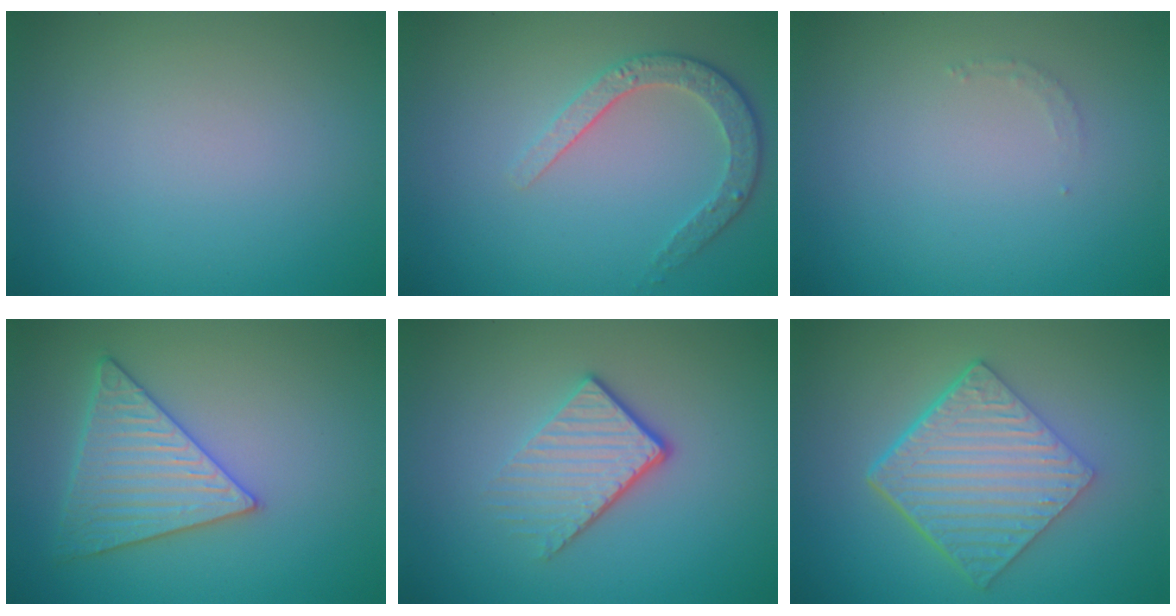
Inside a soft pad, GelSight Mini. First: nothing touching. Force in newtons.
{"total": 2.9, "press": 2.5, "slide": 1.6}
{"total": 0.8, "press": 0.8, "slide": 0.1}
{"total": 4.6, "press": 4.2, "slide": 1.9}
{"total": 3.9, "press": 2.7, "slide": 2.9}
{"total": 7.1, "press": 4.7, "slide": 5.3}